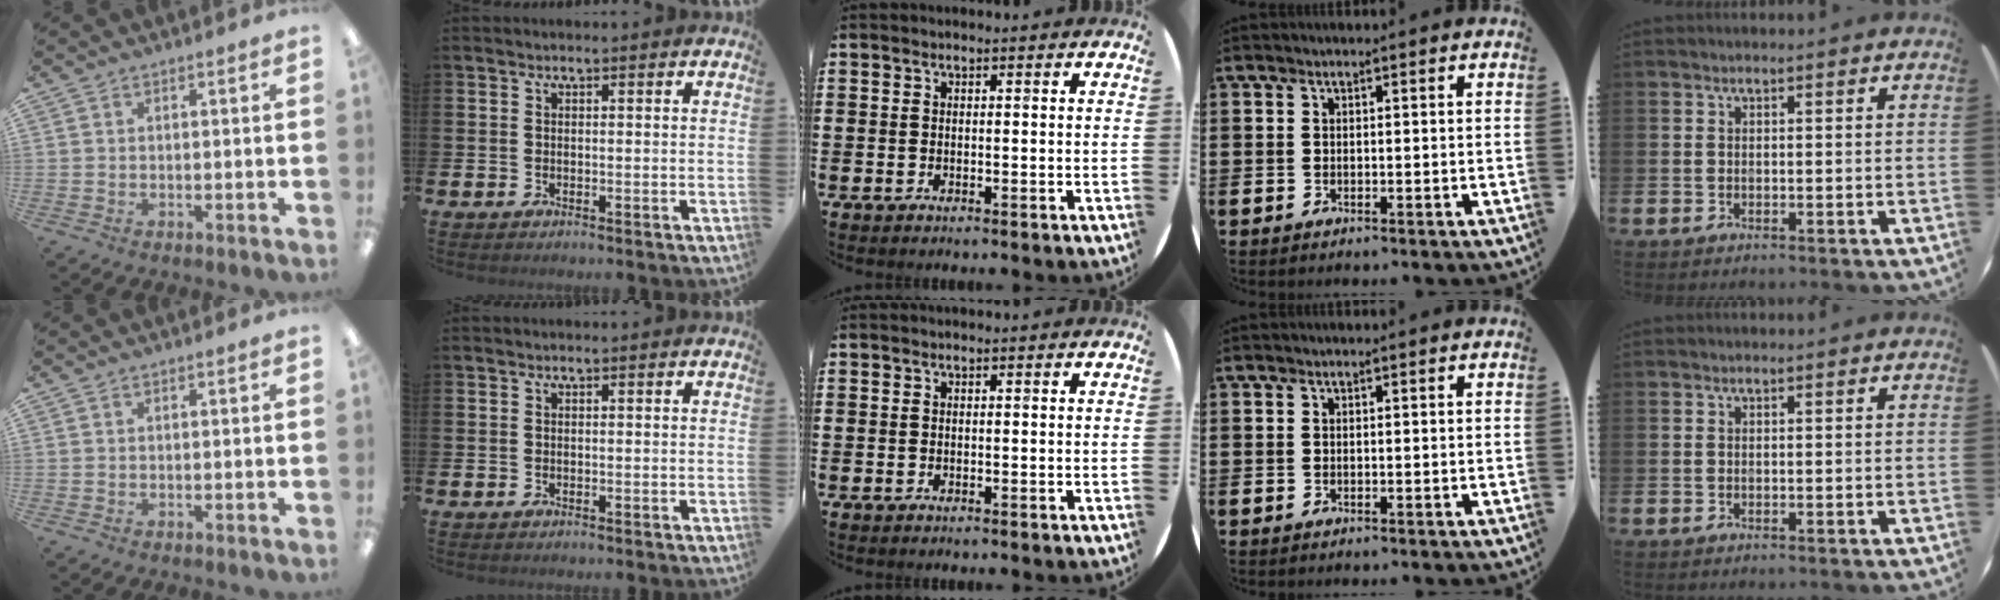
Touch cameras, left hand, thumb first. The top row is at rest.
{}